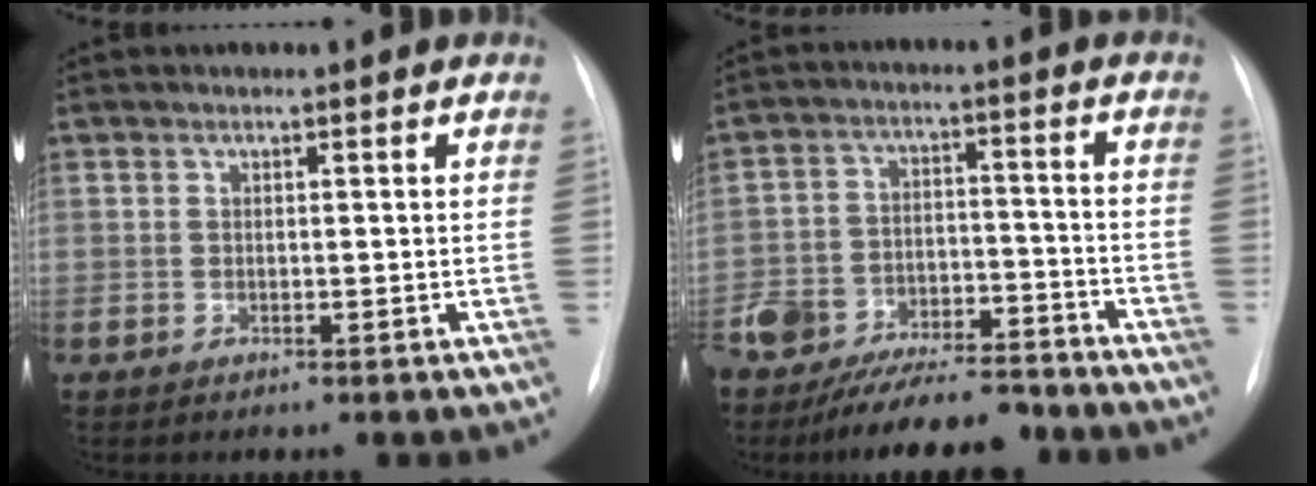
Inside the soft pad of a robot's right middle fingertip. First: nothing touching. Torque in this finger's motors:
{"motor_torque": [1.06, -1.08, 0.69, 0.17]}